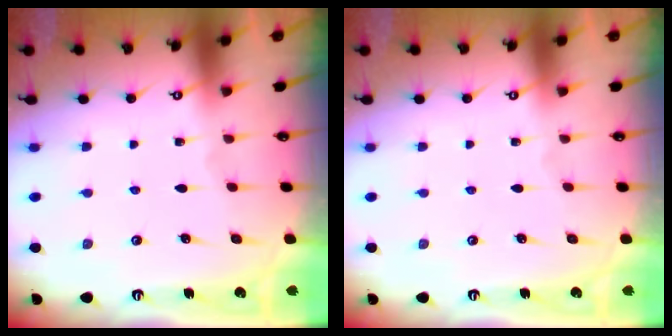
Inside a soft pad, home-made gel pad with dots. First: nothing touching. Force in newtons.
{"total": 0.0}